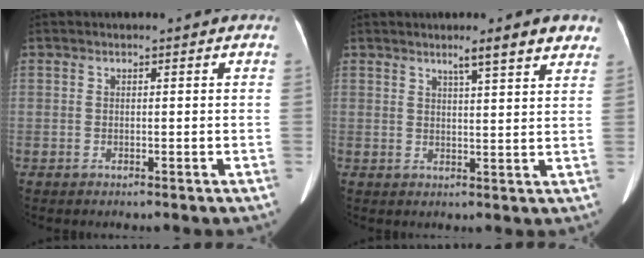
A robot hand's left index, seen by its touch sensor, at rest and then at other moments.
{"total": 6.0, "force": [4.5, 0.2, 4.0], "torque": [-0.053, 0.006, 0.059]}